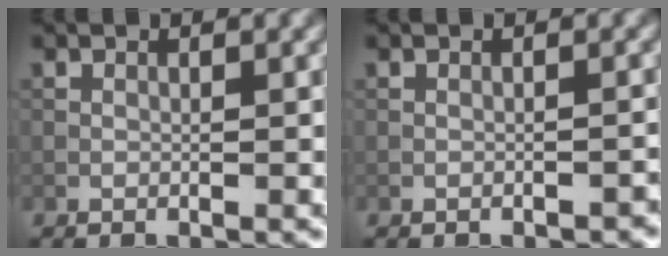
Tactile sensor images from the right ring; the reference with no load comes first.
{"total": 0.9, "force": [-0.8, 0.2, 0.3], "torque": [-0.006, 0.003, -0.009]}